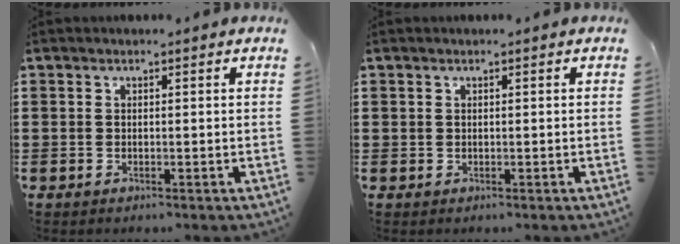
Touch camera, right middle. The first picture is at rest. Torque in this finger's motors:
{"motor_torque": [-0.18, 0.08, 0.00, 0.00]}